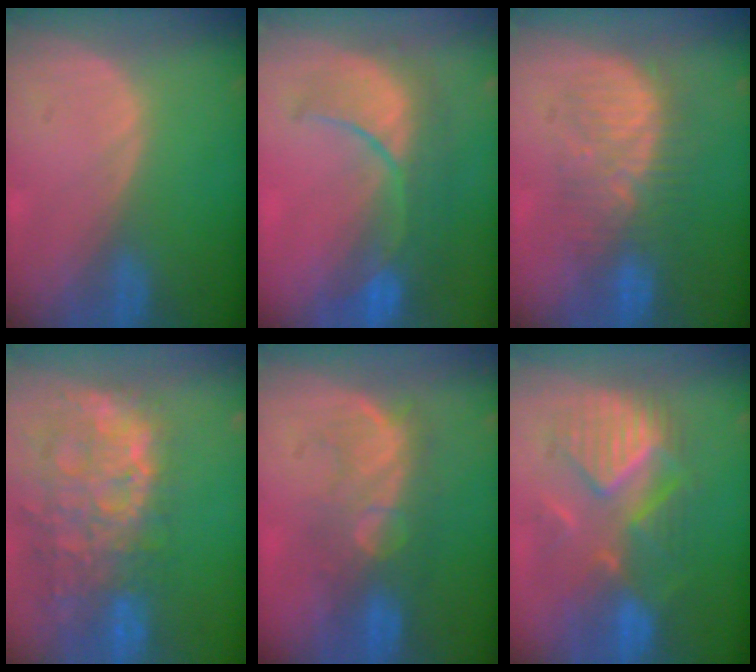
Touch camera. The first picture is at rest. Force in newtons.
{"total": 10.1, "press": 8.9, "slide": 4.7}
{"total": 8.7, "press": 8.5, "slide": 1.8}
{"total": 14.0, "press": 11.4, "slide": 8.2}
{"total": 7.9, "press": 7.8, "slide": 1.3}
{"total": 9.6, "press": 9.3, "slide": 2.2}